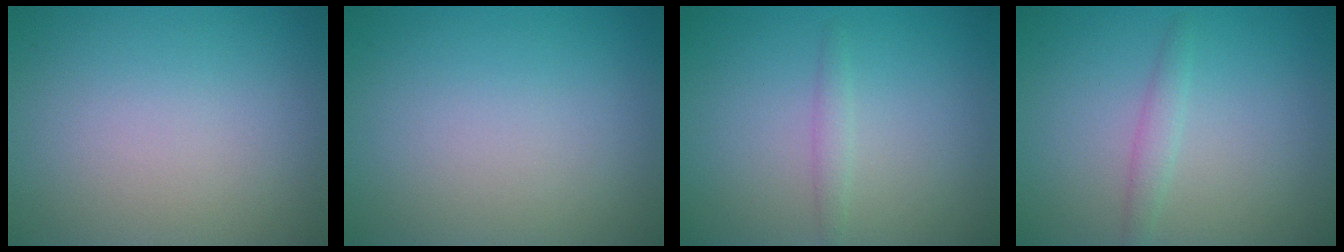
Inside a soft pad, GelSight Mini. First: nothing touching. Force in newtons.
{"total": 0.0}
{"total": 1.1, "press": 1.1, "slide": 0.0}
{"total": 1.3, "press": 1.3, "slide": 0.1}